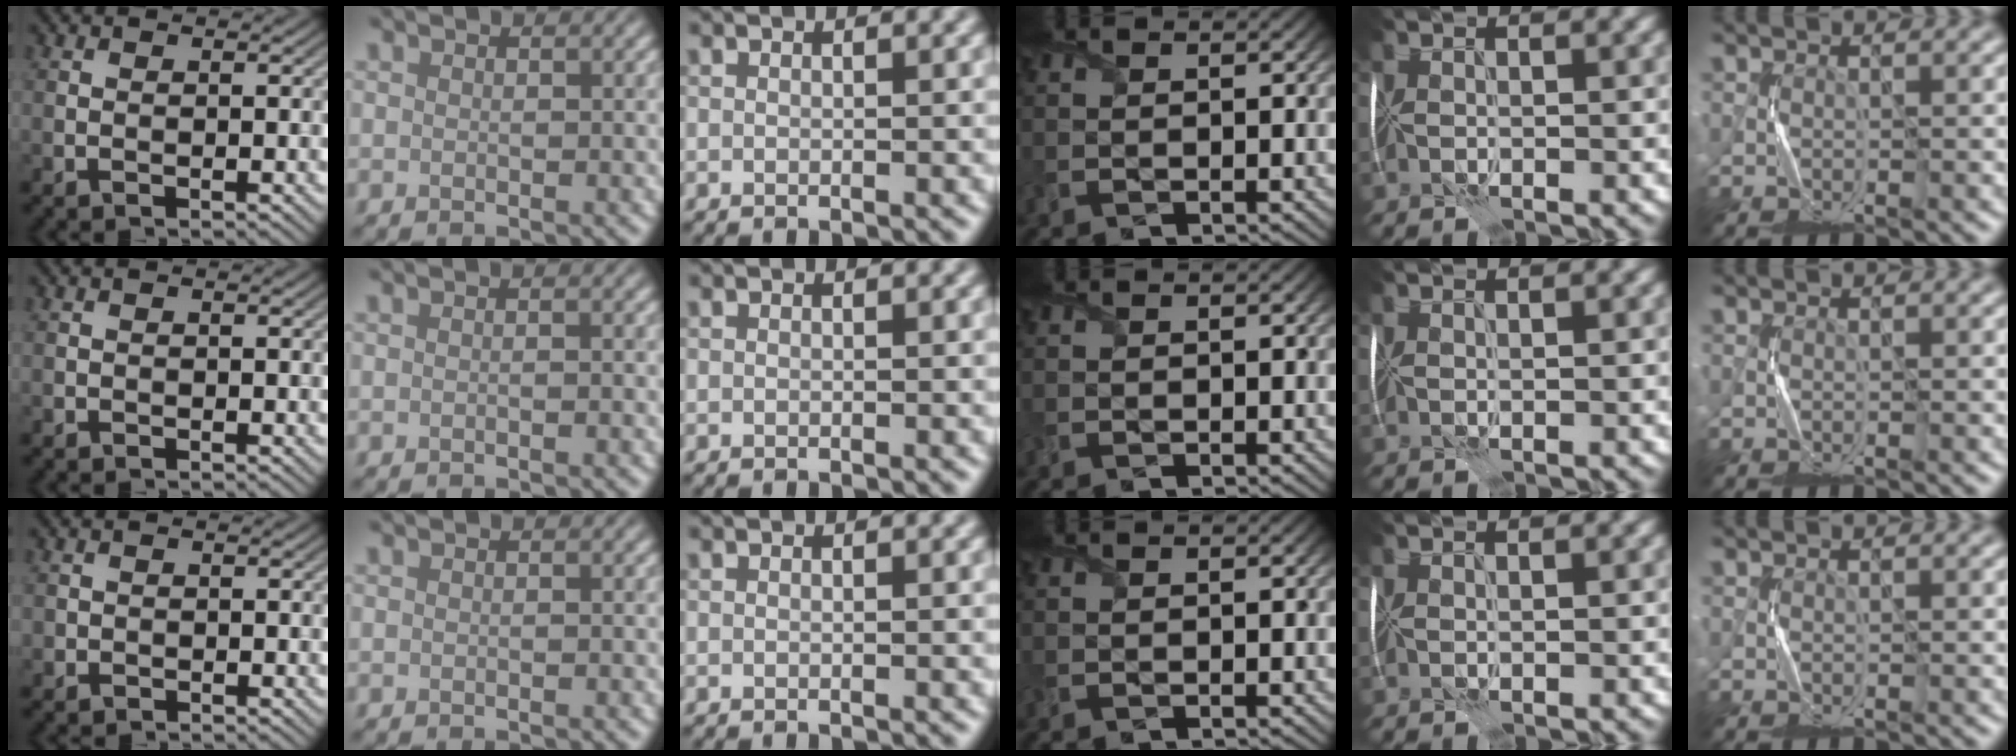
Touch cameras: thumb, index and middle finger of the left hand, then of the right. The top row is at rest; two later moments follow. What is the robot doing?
{"motion": "fold", "object": "plastic wrap"}